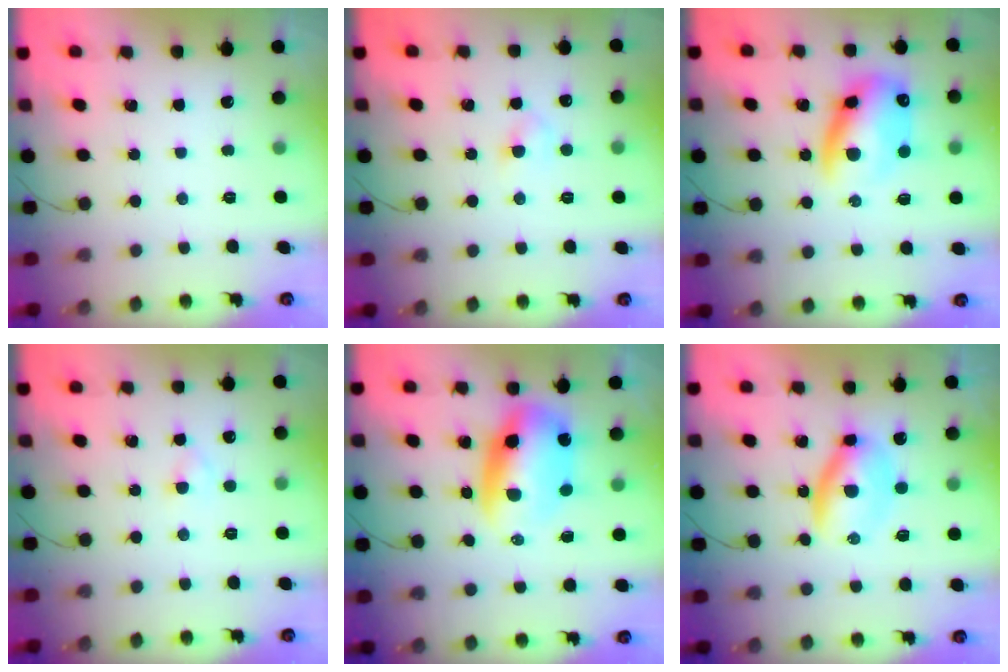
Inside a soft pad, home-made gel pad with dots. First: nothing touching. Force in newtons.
{"total": 3.2, "press": 3.0, "slide": 1.2}
{"total": 14.0, "press": 13.5, "slide": 3.8}
{"total": 2.1, "press": 1.8, "slide": 1.1}
{"total": 10.3, "press": 10.0, "slide": 2.5}
{"total": 5.8, "press": 5.8, "slide": 0.7}